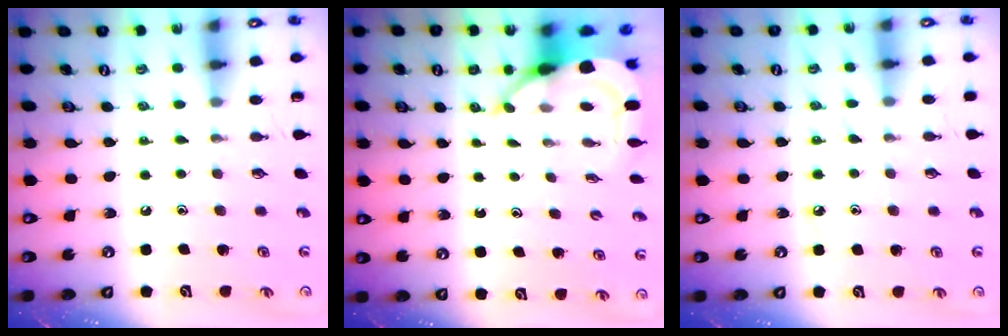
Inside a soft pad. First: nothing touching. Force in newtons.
{"total": 6.5, "press": 6.4, "slide": 0.9}
{"total": 6.5, "press": 6.4, "slide": 0.7}